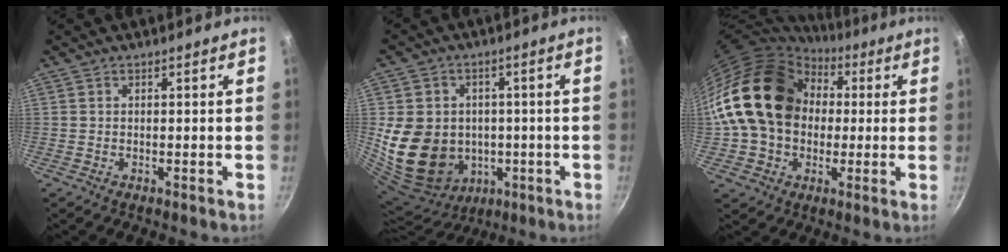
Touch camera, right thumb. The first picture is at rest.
{"total": 17.9, "force": [-1.2, 15.3, 9.2], "torque": [-0.166, 0.016, 0.005]}
{"total": 21.3, "force": [3.3, 16.7, 12.9], "torque": [-0.208, 0.041, 0.056]}